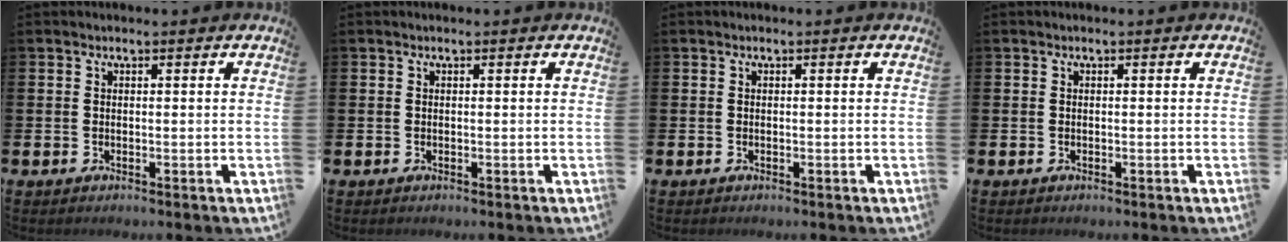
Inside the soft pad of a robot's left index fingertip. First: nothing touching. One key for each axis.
{"total": 0.0}
{"total": 0.0}
{"total": 0.0}